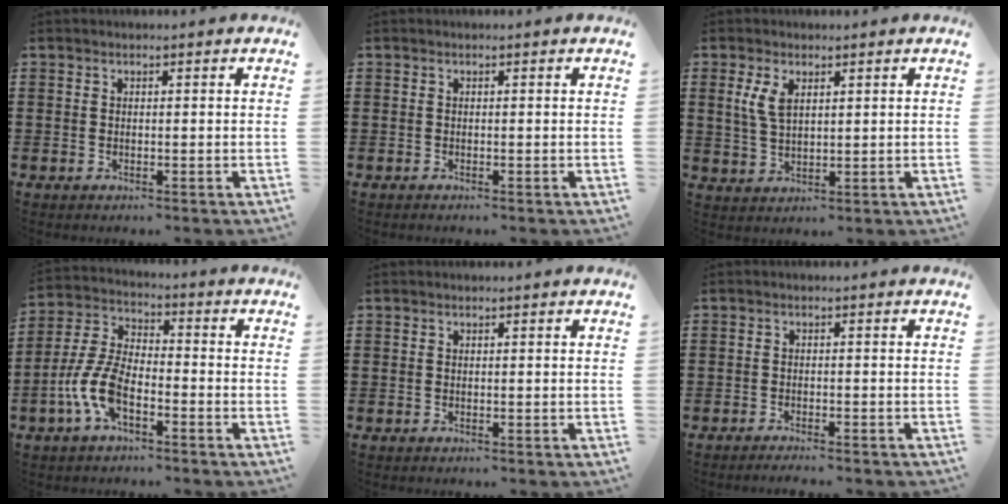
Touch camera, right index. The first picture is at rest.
{"total": 0.0}
{"total": 4.2, "force": [1.7, 2.1, 3.1], "torque": [-0.070, 0.007, 0.030]}
{"total": 8.3, "force": [-3.7, 3.6, 6.5], "torque": [-0.174, -0.013, -0.076]}
{"total": 0.0}
{"total": 1.4, "force": [-1.4, -0.2, 0.2], "torque": [-0.005, 0.001, -0.028]}